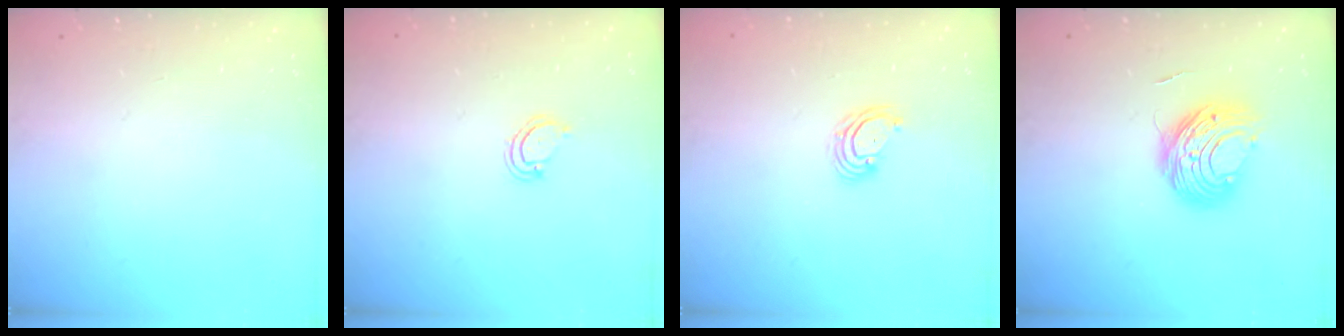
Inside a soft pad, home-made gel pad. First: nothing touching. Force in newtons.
{"total": 3.9, "press": 3.9, "slide": 0.4}
{"total": 4.2, "press": 4.2, "slide": 0.3}
{"total": 9.6, "press": 9.5, "slide": 1.2}